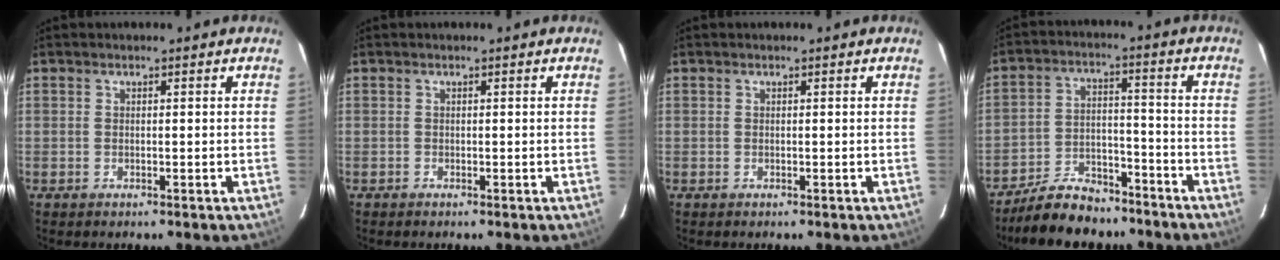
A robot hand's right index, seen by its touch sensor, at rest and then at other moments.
{"total": 0.0}
{"total": 0.0}
{"total": 12.3, "force": [-10.3, 5.2, 4.3], "torque": [-0.103, 0.018, -0.160]}